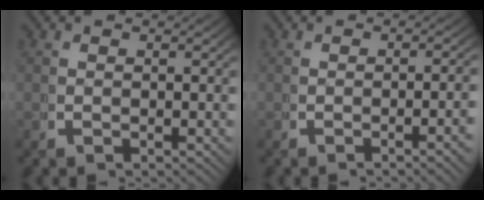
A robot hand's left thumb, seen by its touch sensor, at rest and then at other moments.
{"total": 2.4, "force": [-0.9, 0.2, 2.2], "torque": [-0.030, 0.008, -0.016]}